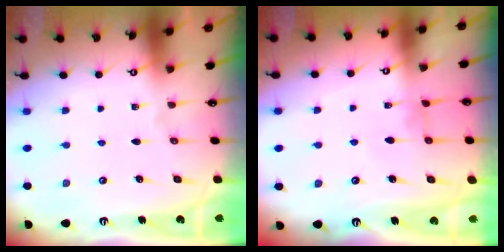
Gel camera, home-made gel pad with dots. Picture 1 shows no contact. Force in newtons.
{"total": 0.7, "press": 0.4, "slide": 0.5}